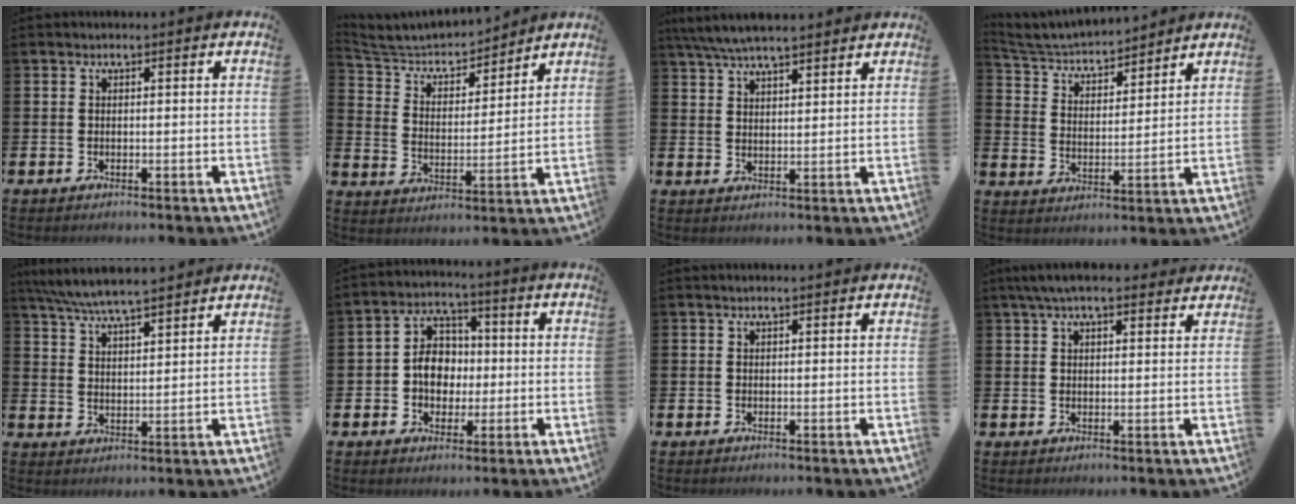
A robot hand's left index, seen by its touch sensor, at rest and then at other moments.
{"total": 6.0, "force": [5.7, 1.5, 0.9], "torque": [-0.051, -0.043, 0.096]}
{"total": 6.2, "force": [5.8, 0.8, 2.0], "torque": [-0.058, -0.016, 0.107]}
{"total": 5.1, "force": [4.9, 1.1, 0.8], "torque": [-0.042, -0.038, 0.081]}
{"total": 6.6, "force": [6.3, 0.4, 1.9], "torque": [-0.058, -0.030, 0.114]}
{"total": 6.1, "force": [-0.1, 5.1, 3.3], "torque": [-0.060, 0.012, -0.007]}
{"total": 0.7, "force": [0.7, 0.0, 0.2], "torque": [0.000, -0.001, 0.011]}
{"total": 5.2, "force": [4.5, 1.3, 2.3], "torque": [-0.050, -0.008, 0.083]}